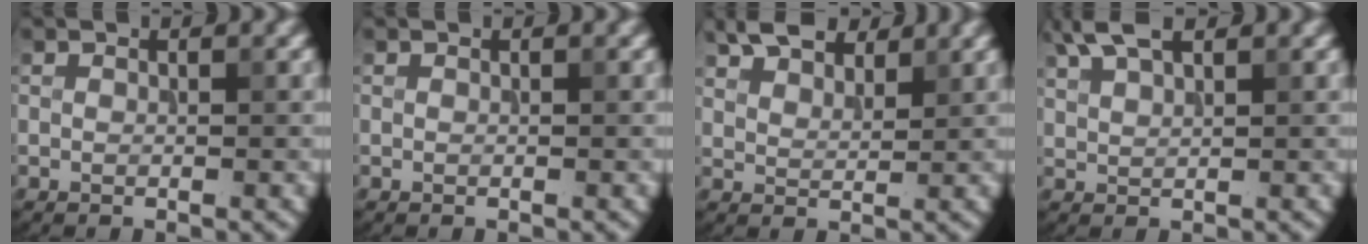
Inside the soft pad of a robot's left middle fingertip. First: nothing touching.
{"total": 0.0}
{"total": 4.5, "force": [3.5, 1.9, 2.0], "torque": [-0.041, 0.012, 0.064]}
{"total": 3.9, "force": [2.7, 1.3, 2.4], "torque": [-0.055, 0.012, 0.054]}